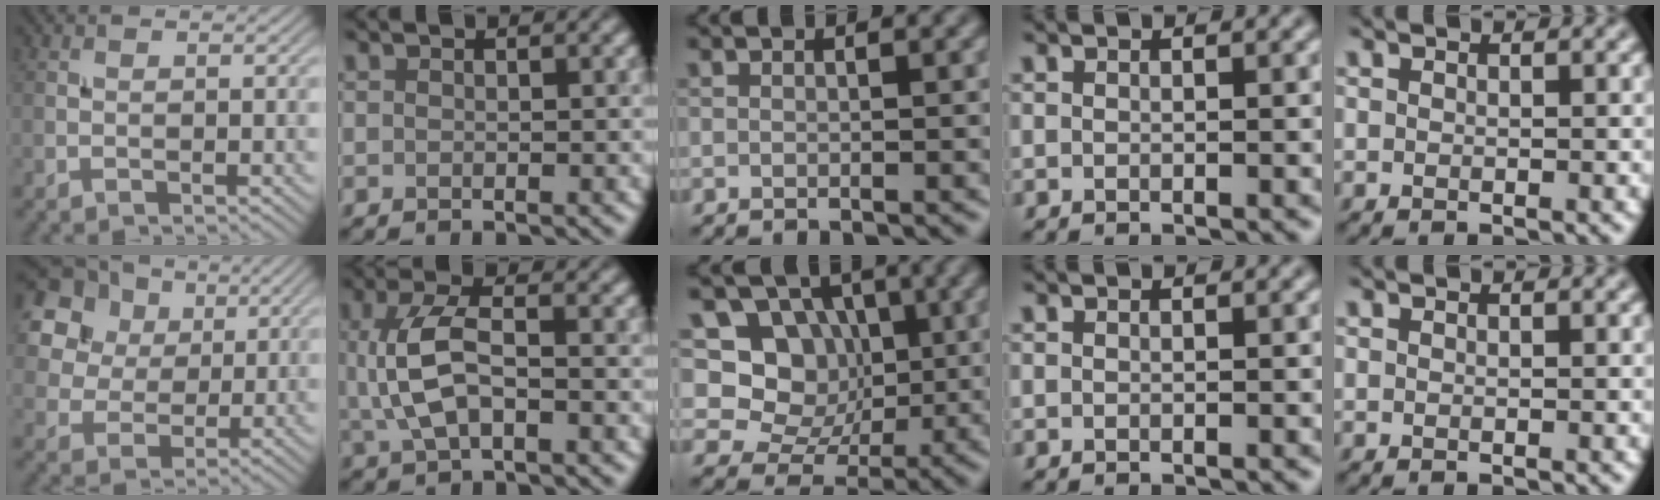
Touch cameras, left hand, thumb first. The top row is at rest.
{"thumb": {"total": 15.0, "force": [7.3, 11.3, 6.5], "torque": [-0.206, 0.026, 0.167]}, "index": {"total": 5.2, "force": [0.1, 2.7, 4.5], "torque": [-0.102, 0.001, 0.001]}, "middle": {"total": 7.5, "force": [1.6, 6.6, 3.1], "torque": [-0.037, 0.004, 0.007]}}